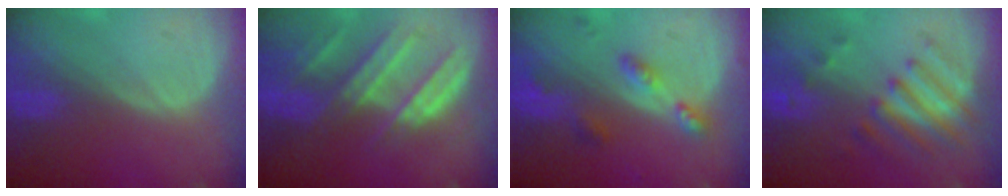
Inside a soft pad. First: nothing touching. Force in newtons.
{"total": 9.6, "press": 8.5, "slide": 4.4}
{"total": 5.2, "press": 4.8, "slide": 2.0}
{"total": 7.9, "press": 6.9, "slide": 3.9}